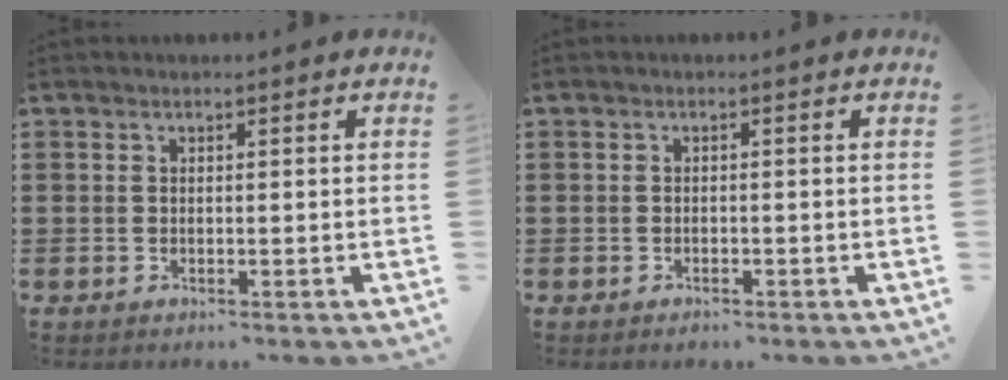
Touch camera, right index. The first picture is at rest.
{"total": 0.6, "force": [-0.6, 0.0, 0.2], "torque": [-0.007, -0.005, -0.010]}